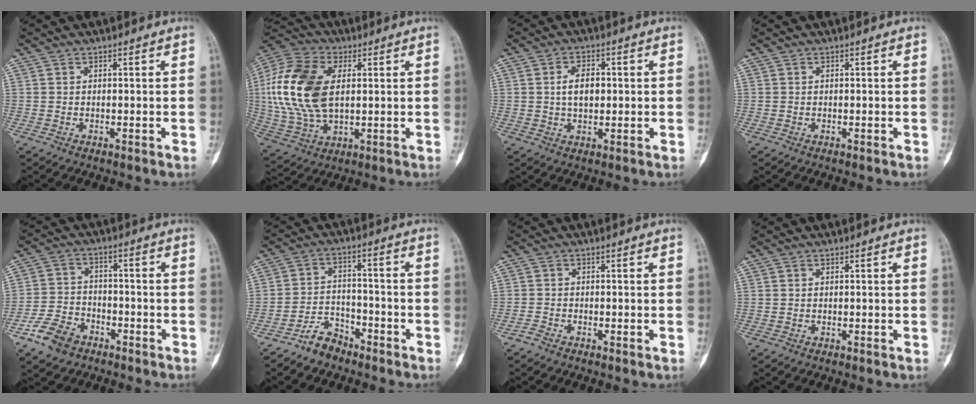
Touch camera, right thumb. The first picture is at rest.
{"total": 19.4, "force": [2.7, 11.6, 15.3], "torque": [-0.323, 0.000, 0.051]}
{"total": 5.2, "force": [0.4, 3.1, 4.1], "torque": [-0.063, 0.005, 0.006]}
{"total": 0.0}
{"total": 7.8, "force": [-5.0, 5.0, 3.3], "torque": [-0.053, 0.028, -0.094]}
{"total": 5.9, "force": [-4.8, 3.0, 1.7], "torque": [-0.016, 0.041, -0.089]}
{"total": 0.9, "force": [-0.8, 0.3, 0.3], "torque": [-0.010, 0.001, -0.019]}
{"total": 0.0}